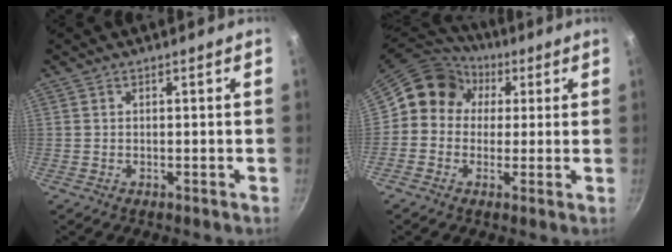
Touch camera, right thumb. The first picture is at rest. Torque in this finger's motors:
{"motor_torque": [0.34, 1.63, 0.49, -0.41, 0.03]}